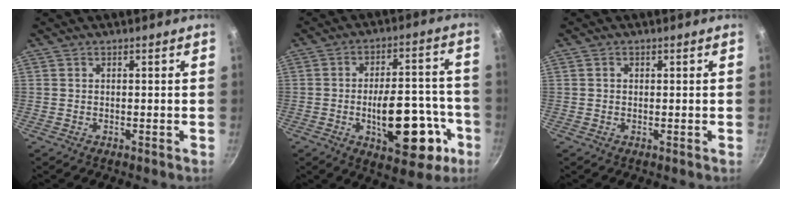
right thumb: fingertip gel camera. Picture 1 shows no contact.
{"total": 17.9, "force": [-6.2, 8.4, 14.6], "torque": [-0.169, 0.041, -0.076]}
{"total": 0.8, "force": [0.2, 0.7, 0.3], "torque": [-0.003, 0.004, 0.002]}